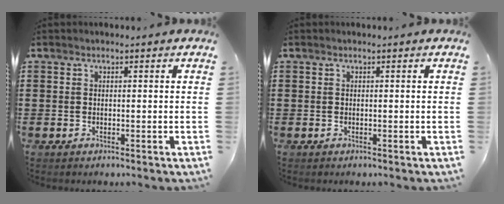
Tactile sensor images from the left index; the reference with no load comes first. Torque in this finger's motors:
{"motor_torque": [-0.02, 0.02, 0.00, 0.00]}